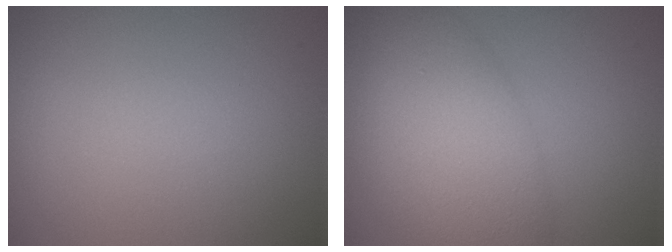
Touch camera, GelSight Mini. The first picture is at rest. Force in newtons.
{"total": 6.9, "press": 6.9, "slide": 0.2}